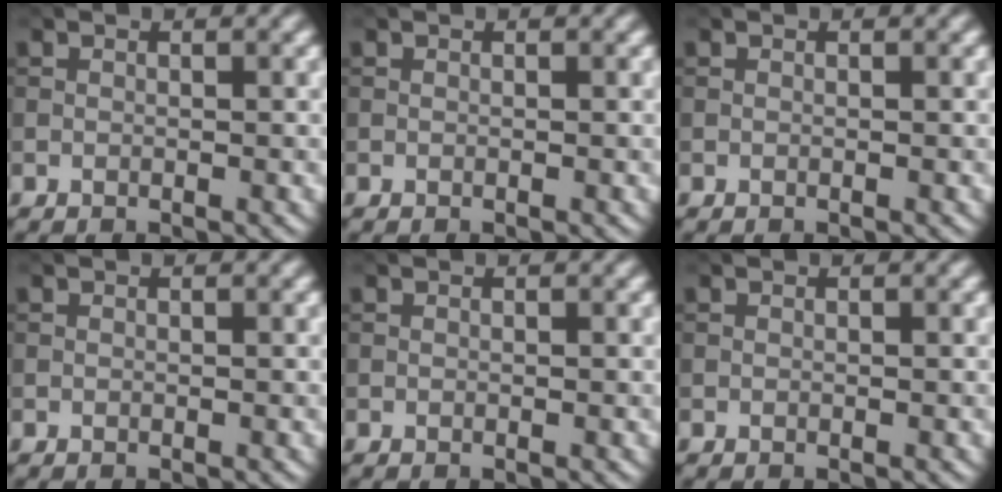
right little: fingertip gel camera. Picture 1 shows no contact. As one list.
[{"total": 0.0}, {"total": 0.0}, {"total": 0.0}, {"total": 0.0}, {"total": 0.0}]